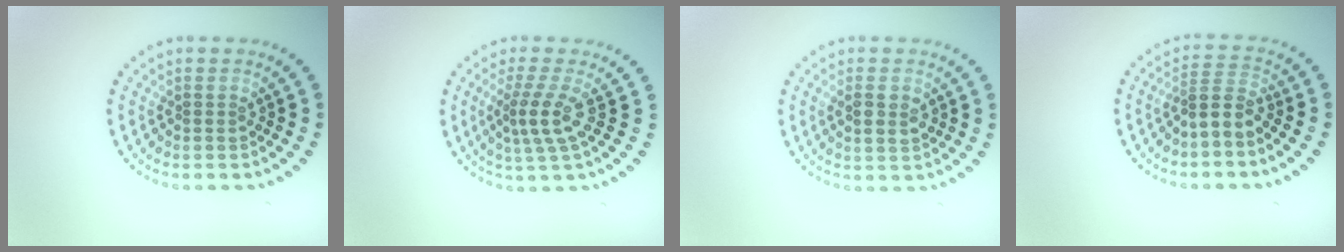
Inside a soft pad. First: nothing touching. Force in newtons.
{"total": 2.9, "press": 2.2, "slide": 2.0}
{"total": 1.9, "press": 1.9, "slide": 0.3}
{"total": 2.4, "press": 1.7, "slide": 1.7}